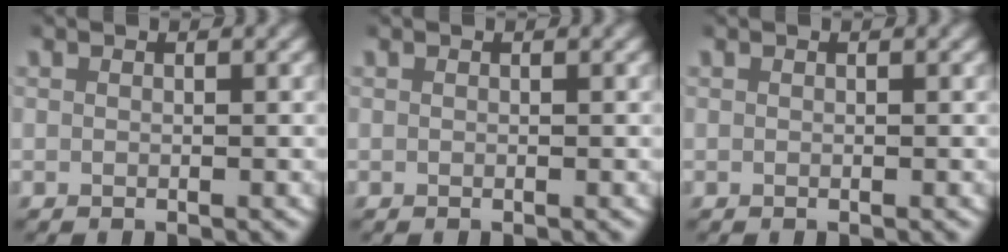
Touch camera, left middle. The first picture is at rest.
{"total": 0.0}
{"total": 0.0}